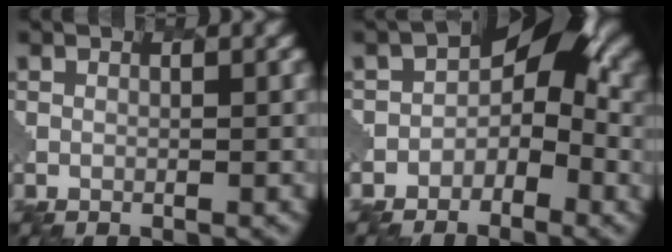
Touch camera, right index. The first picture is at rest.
{"total": 2.2, "force": [-0.7, 2.1, 0.3], "torque": [-0.017, 0.017, -0.050]}